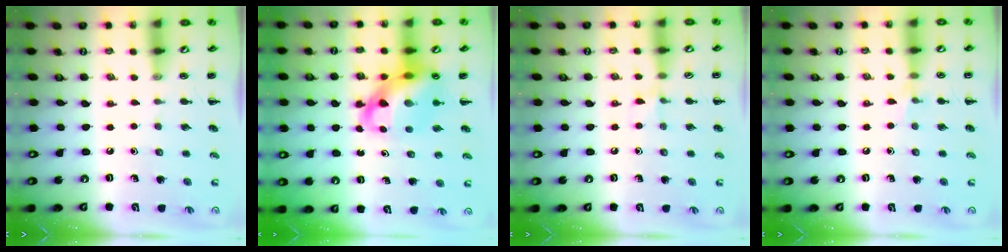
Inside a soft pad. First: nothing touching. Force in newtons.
{"total": 14.1, "press": 13.6, "slide": 3.8}
{"total": 4.0, "press": 3.8, "slide": 1.4}
{"total": 5.3, "press": 5.0, "slide": 1.8}